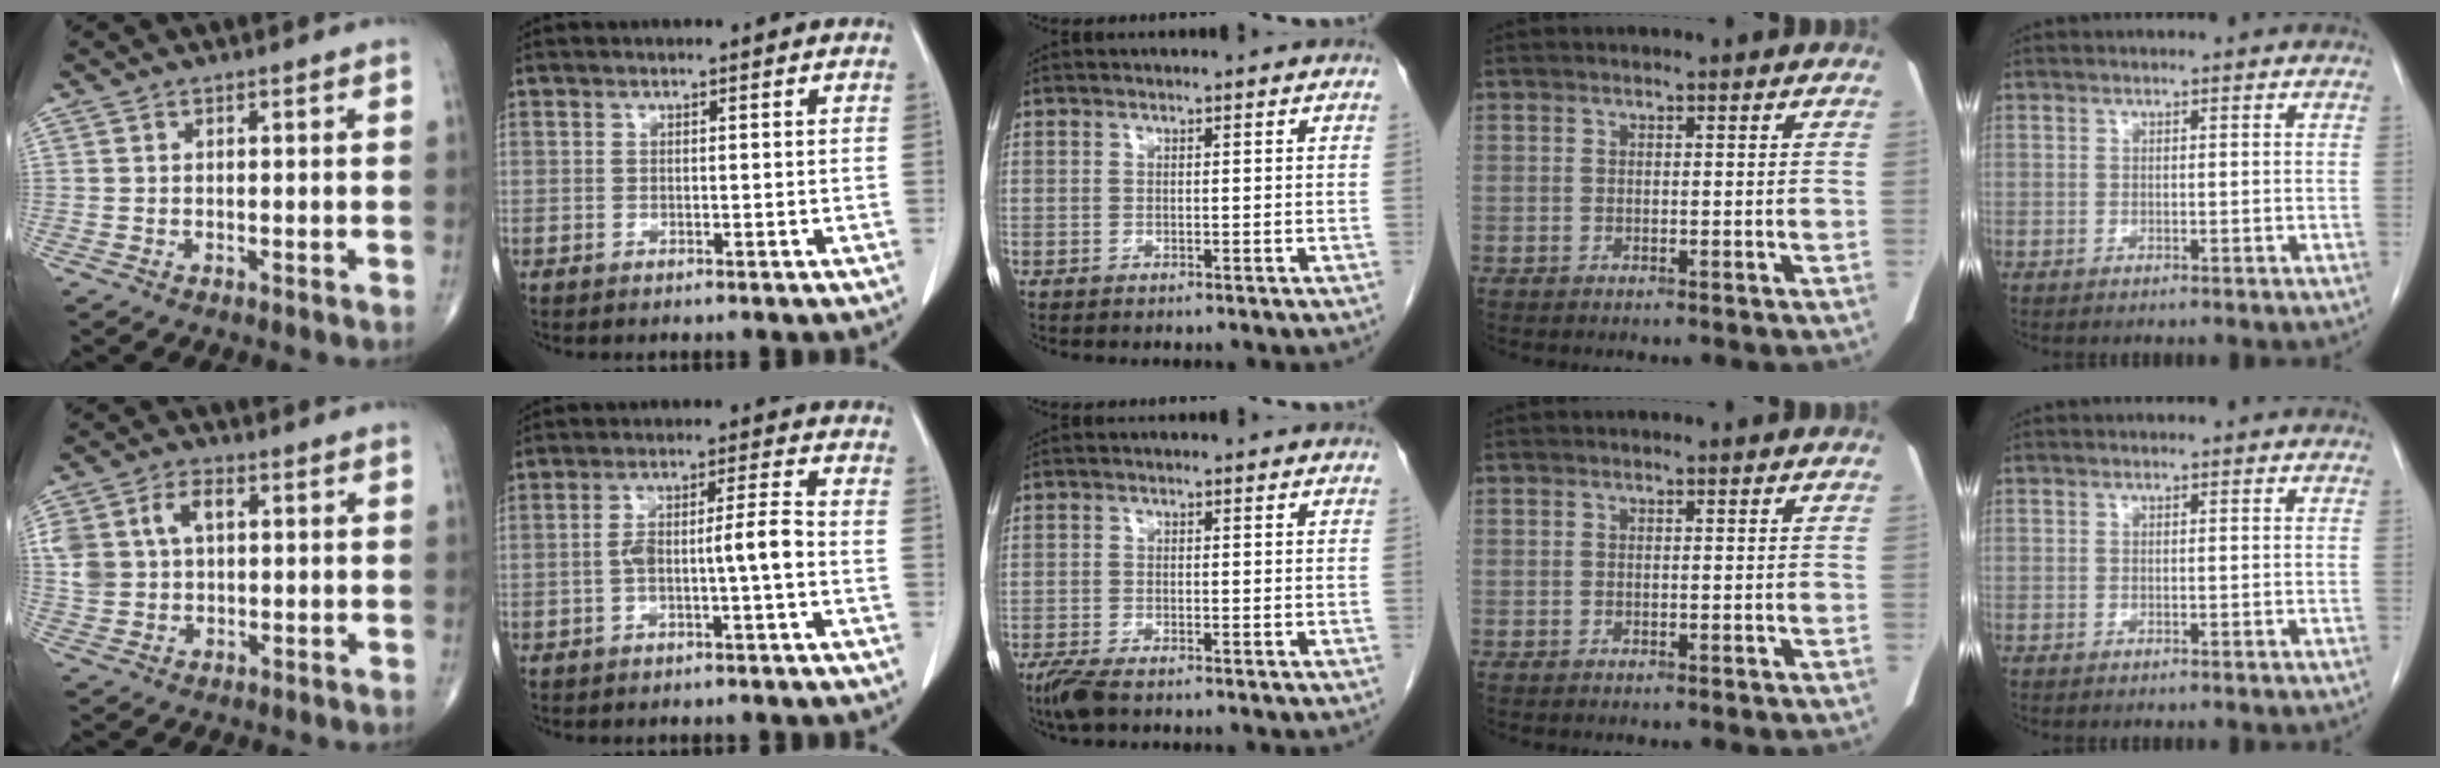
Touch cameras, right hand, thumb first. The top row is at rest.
{"thumb": {"total": 9.4, "force": [2.1, 6.4, 6.5], "torque": [-0.130, 0.010, 0.045]}, "index": {"total": 5.9, "force": [-1.4, 0.3, 5.7], "torque": [-0.108, 0.024, -0.018]}, "middle": {"total": 3.5, "force": [-2.6, 0.8, 2.2], "torque": [-0.050, -0.011, -0.046]}}